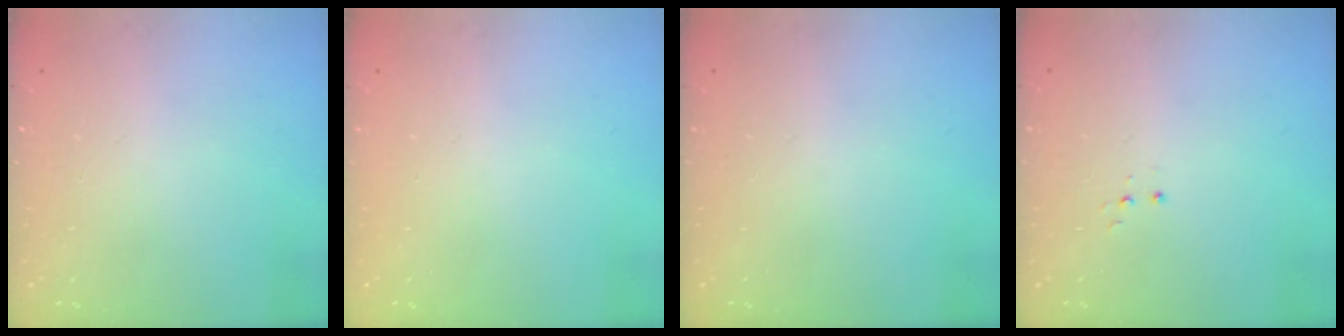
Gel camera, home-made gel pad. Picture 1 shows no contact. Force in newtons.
{"total": 0.0}
{"total": 0.0}
{"total": 3.1, "press": 3.0, "slide": 0.8}